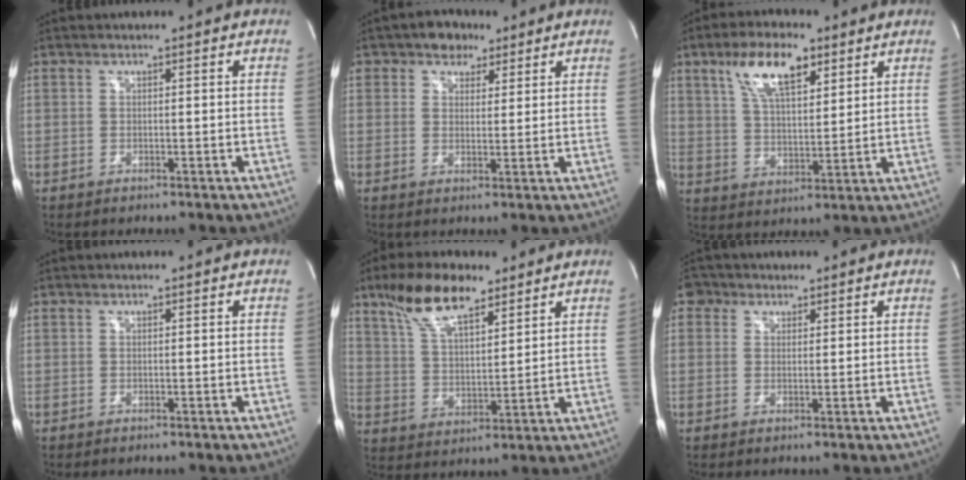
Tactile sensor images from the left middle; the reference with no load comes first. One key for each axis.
{"total": 4.8, "fx": 2.9, "fy": 3.3, "fz": 1.8, "tx": -0.023, "ty": 0.013, "tz": 0.046}
{"total": 10.8, "fx": 5.9, "fy": 3.9, "fz": 8.1, "tx": -0.155, "ty": 0.014, "tz": 0.112}
{"total": 0.0}
{"total": 11.8, "fx": 8.1, "fy": 3.9, "fz": 7.6, "tx": -0.147, "ty": 0.016, "tz": 0.154}
{"total": 3.6, "fx": 1.9, "fy": 2.9, "fz": 0.8, "tx": -0.013, "ty": 0.015, "tz": 0.031}